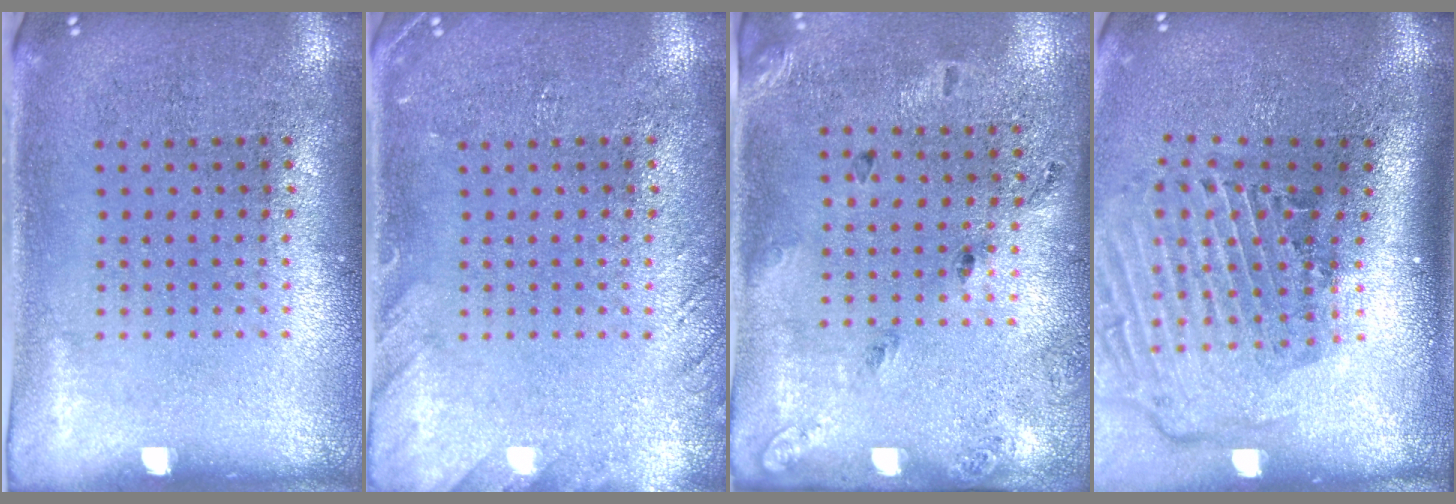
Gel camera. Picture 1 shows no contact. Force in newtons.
{"total": 1.6, "press": 1.6, "slide": 0.2}
{"total": 1.7, "press": 1.0, "slide": 1.4}
{"total": 2.9, "press": 2.0, "slide": 2.1}